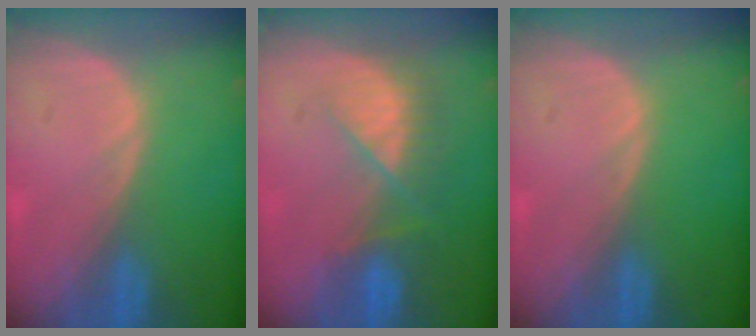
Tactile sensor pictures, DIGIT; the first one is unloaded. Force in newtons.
{"total": 7.6, "press": 6.7, "slide": 3.6}
{"total": 0.0}